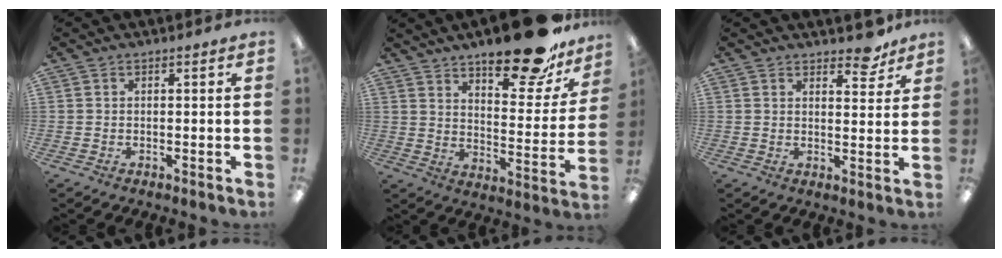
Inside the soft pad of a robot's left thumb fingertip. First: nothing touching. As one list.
[{"total": 20.2, "force": [15.2, 6.8, 11.4], "torque": [-0.167, -0.095, 0.252]}, {"total": 6.0, "force": [4.9, 2.4, 2.6], "torque": [-0.014, -0.033, 0.081]}]